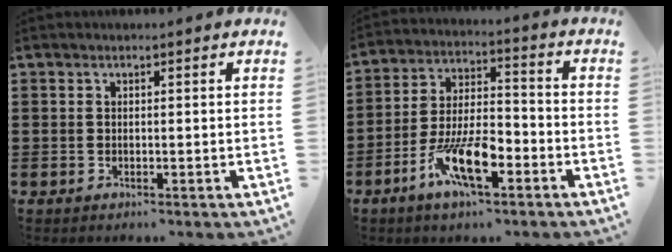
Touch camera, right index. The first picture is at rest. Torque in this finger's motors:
{"motor_torque": [1.52, 0.61, 0.60, 0.17]}